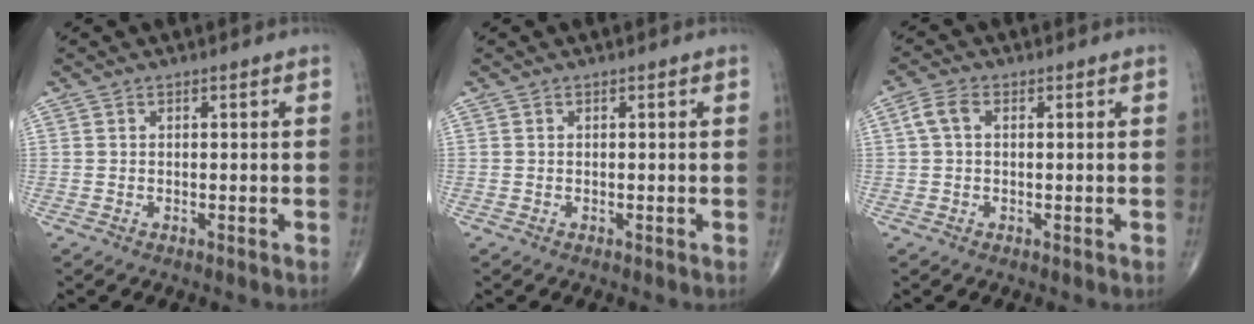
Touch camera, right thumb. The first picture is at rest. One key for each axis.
{"total": 0.0}
{"total": 3.4, "fx": 0.7, "fy": 2.1, "fz": 2.6, "tx": -0.059, "ty": 0.012, "tz": 0.011}